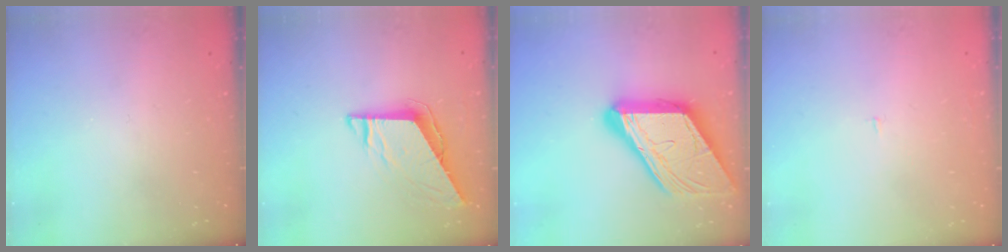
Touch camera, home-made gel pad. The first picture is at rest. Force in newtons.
{"total": 7.6, "press": 7.6, "slide": 0.3}
{"total": 22.4, "press": 22.2, "slide": 2.6}
{"total": 1.2, "press": 1.2, "slide": 0.1}